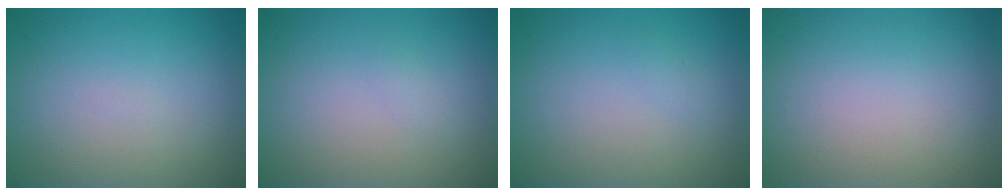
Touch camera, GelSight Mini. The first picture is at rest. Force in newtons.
{"total": 0.6, "press": 0.6, "slide": 0.1}
{"total": 0.5, "press": 0.5, "slide": 0.0}
{"total": 0.0}